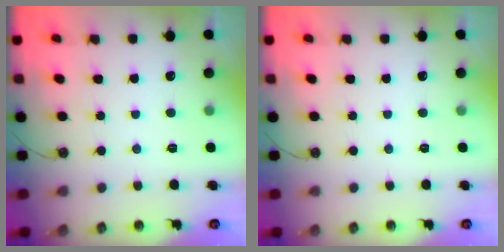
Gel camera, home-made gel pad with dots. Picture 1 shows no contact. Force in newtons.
{"total": 0.0}